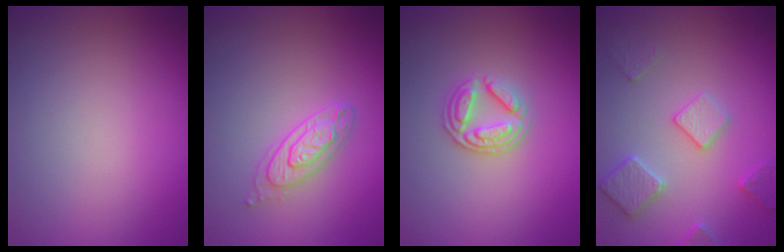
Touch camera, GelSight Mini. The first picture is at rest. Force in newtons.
{"total": 2.9, "press": 2.5, "slide": 1.5}
{"total": 2.8, "press": 2.7, "slide": 0.7}
{"total": 2.9, "press": 2.8, "slide": 0.5}